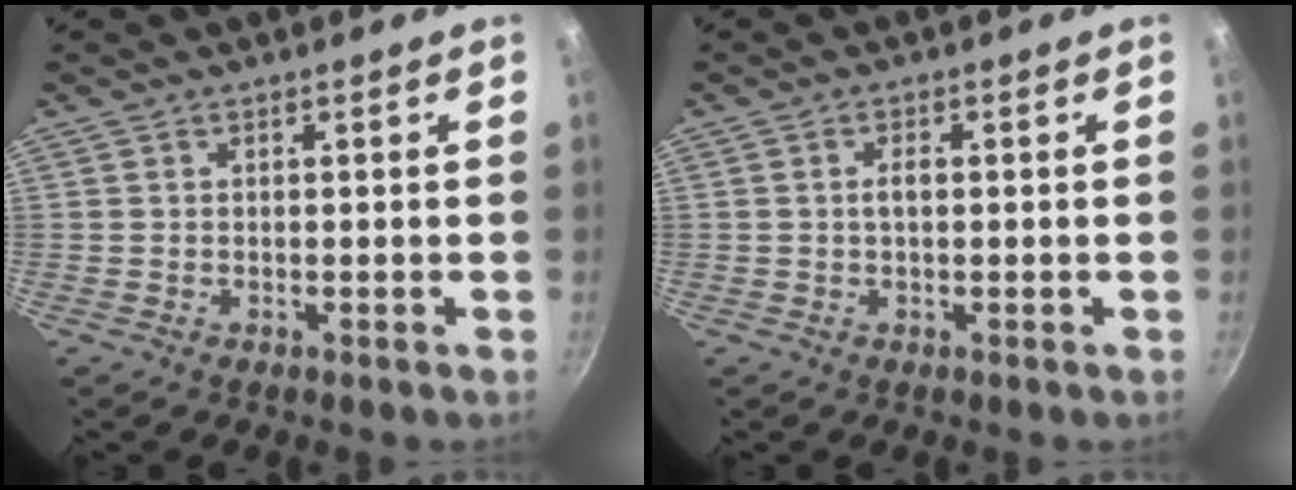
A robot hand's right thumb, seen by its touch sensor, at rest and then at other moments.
{"total": 1.8, "force": [0.0, 0.9, 1.6], "torque": [-0.028, 0.004, -0.001]}